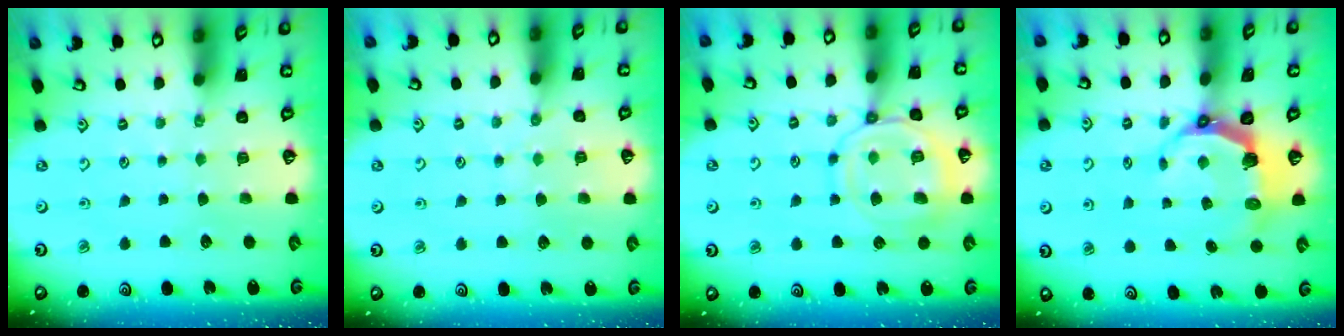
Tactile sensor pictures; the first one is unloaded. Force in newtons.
{"total": 6.2, "press": 6.1, "slide": 0.8}
{"total": 12.9, "press": 12.8, "slide": 1.3}
{"total": 7.6, "press": 6.0, "slide": 4.8}